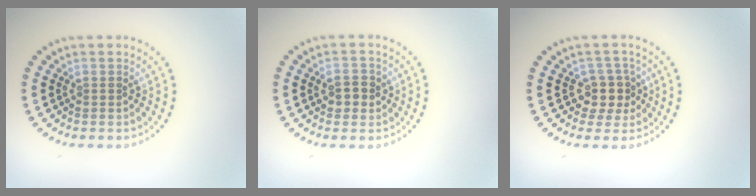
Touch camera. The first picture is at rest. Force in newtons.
{"total": 2.2, "press": 2.2, "slide": 0.3}
{"total": 2.6, "press": 2.2, "slide": 1.4}